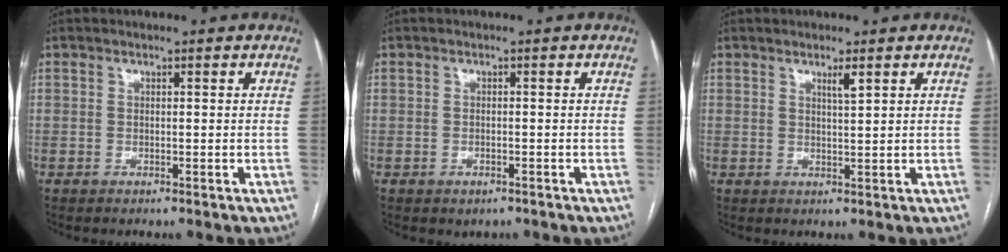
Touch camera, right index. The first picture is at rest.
{"total": 1.4, "force": [-0.8, 1.0, 0.6], "torque": [-0.012, 0.000, -0.003]}
{"total": 2.0, "force": [1.2, -0.1, 1.6], "torque": [-0.031, -0.006, 0.021]}